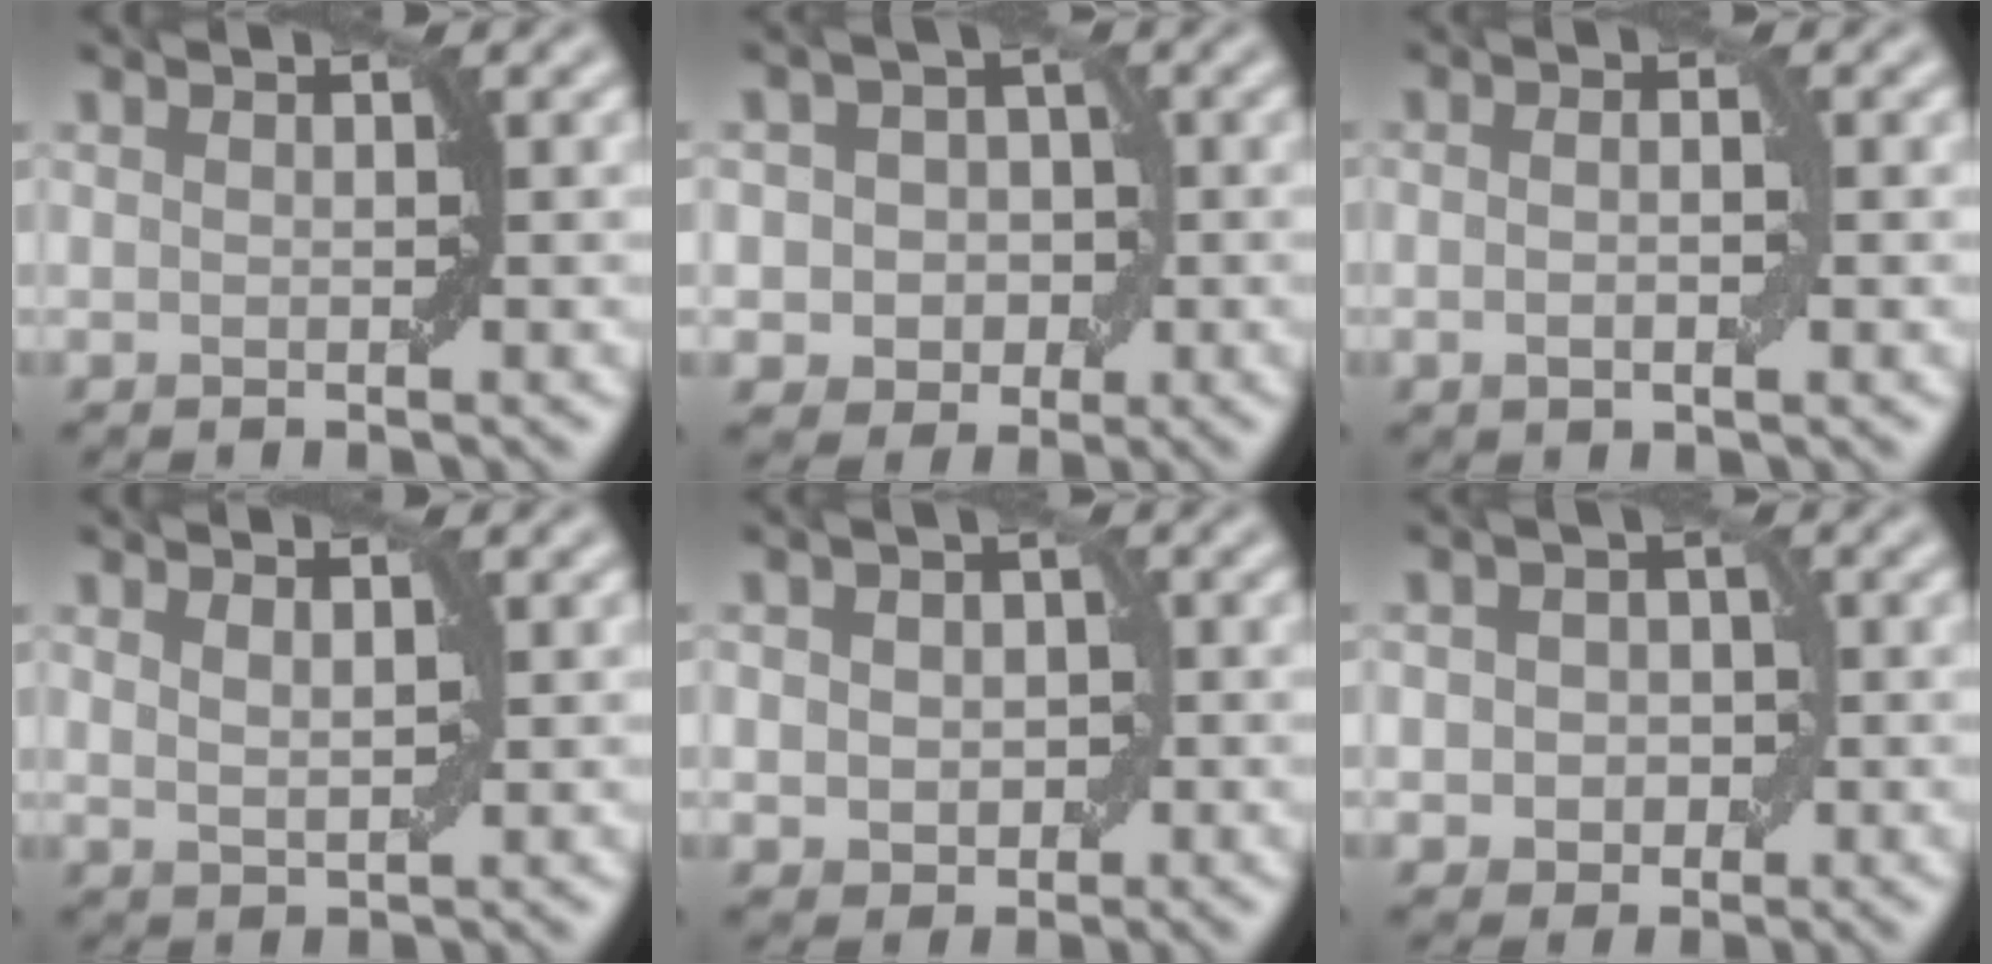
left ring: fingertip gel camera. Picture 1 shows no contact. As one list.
[{"total": 4.2, "force": [-0.1, 3.7, 1.9], "torque": [-0.006, 0.015, -0.019]}, {"total": 2.0, "force": [-0.2, 0.6, 1.8], "torque": [-0.035, -0.001, -0.005]}, {"total": 1.4, "force": [0.8, 0.5, 0.9], "torque": [-0.018, -0.003, 0.020]}, {"total": 3.9, "force": [0.0, 3.1, 2.4], "torque": [-0.022, 0.008, -0.012]}, {"total": 3.2, "force": [-0.2, 2.7, 1.7], "torque": [-0.011, 0.002, -0.011]}]